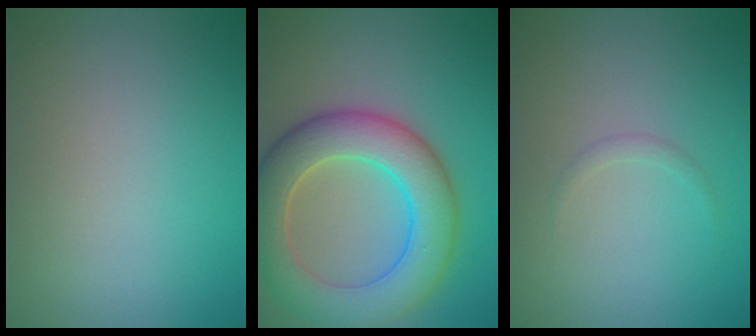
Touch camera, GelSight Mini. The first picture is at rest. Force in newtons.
{"total": 8.4, "press": 8.4, "slide": 0.6}
{"total": 0.6, "press": 0.6, "slide": 0.1}